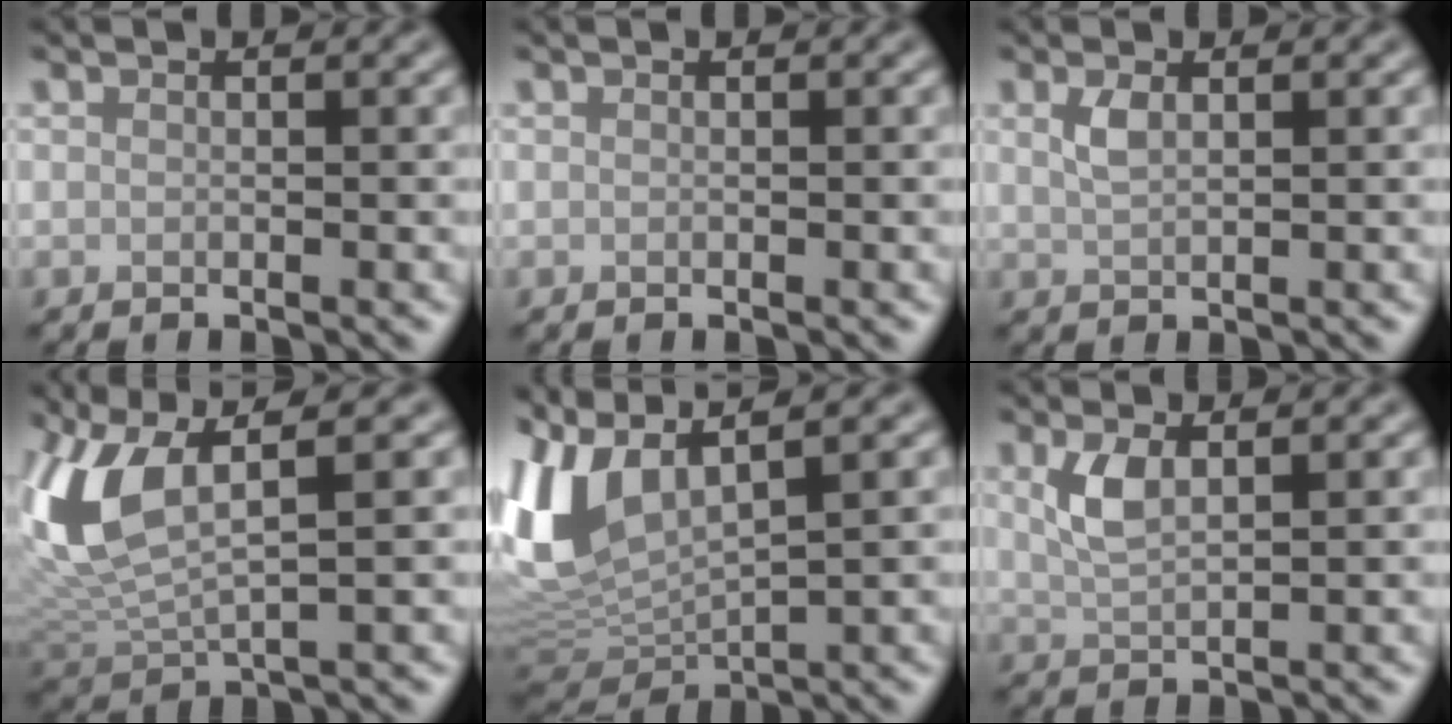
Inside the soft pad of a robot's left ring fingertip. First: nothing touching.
{"total": 0.0}
{"total": 1.6, "force": [0.7, 0.6, 1.3], "torque": [-0.030, 0.000, 0.016]}
{"total": 6.8, "force": [2.8, 2.5, 5.7], "torque": [-0.138, 0.004, 0.056]}
{"total": 9.2, "force": [4.0, 3.7, 7.3], "torque": [-0.194, 0.010, 0.080]}
{"total": 2.6, "force": [1.1, 1.0, 2.2], "torque": [-0.051, 0.001, 0.024]}